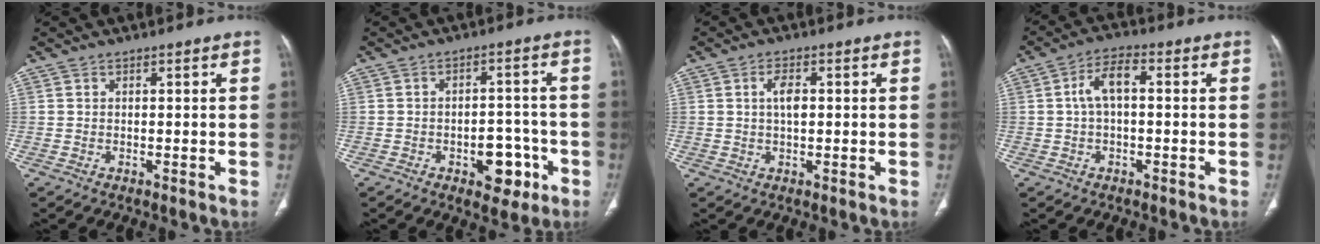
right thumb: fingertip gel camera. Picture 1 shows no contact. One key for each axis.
{"total": 8.0, "fx": -3.4, "fy": 4.9, "fz": 5.4, "tx": -0.040, "ty": 0.031, "tz": -0.040}
{"total": 3.2, "fx": 0.5, "fy": 1.5, "fz": 2.8, "tx": -0.053, "ty": 0.001, "tz": 0.008}
{"total": 5.5, "fx": 0.3, "fy": 2.6, "fz": 4.8, "tx": -0.092, "ty": 0.021, "tz": -0.001}